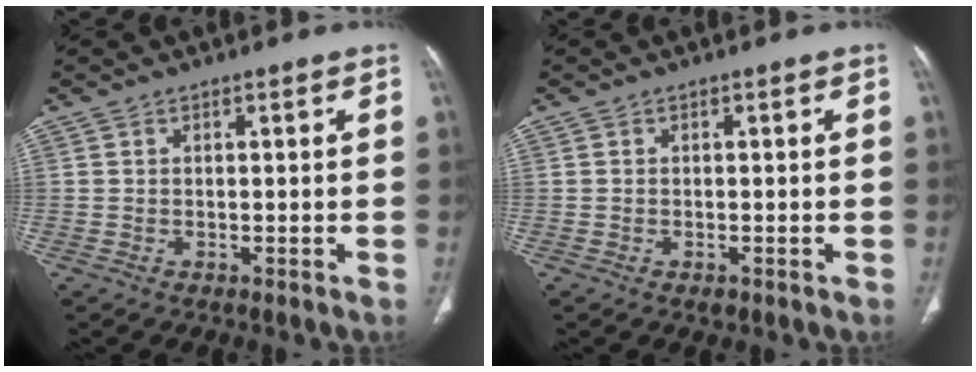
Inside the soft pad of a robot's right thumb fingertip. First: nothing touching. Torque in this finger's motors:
{"motor_torque": [0.22, 0.03, -0.34, -0.18, -0.04]}